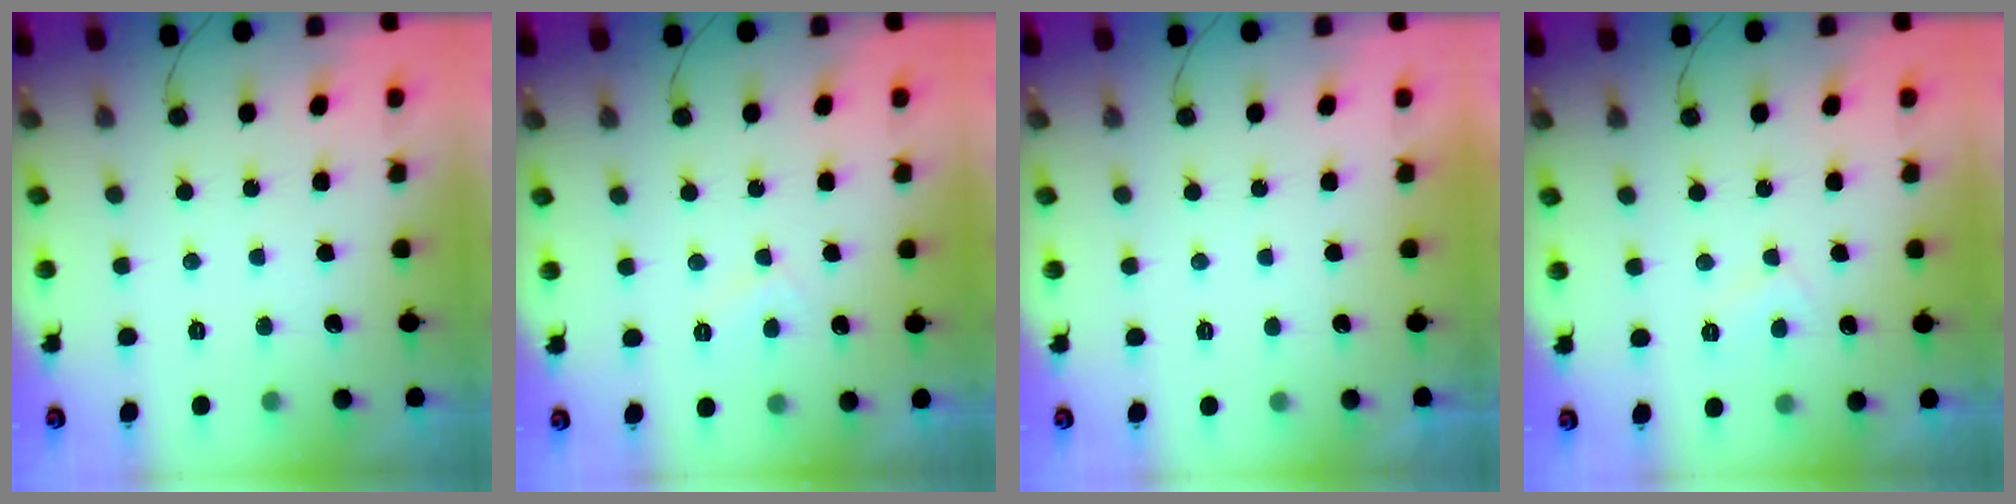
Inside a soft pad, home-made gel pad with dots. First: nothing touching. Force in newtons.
{"total": 3.7, "press": 3.6, "slide": 0.6}
{"total": 2.3, "press": 2.3, "slide": 0.4}
{"total": 3.9, "press": 3.8, "slide": 0.6}